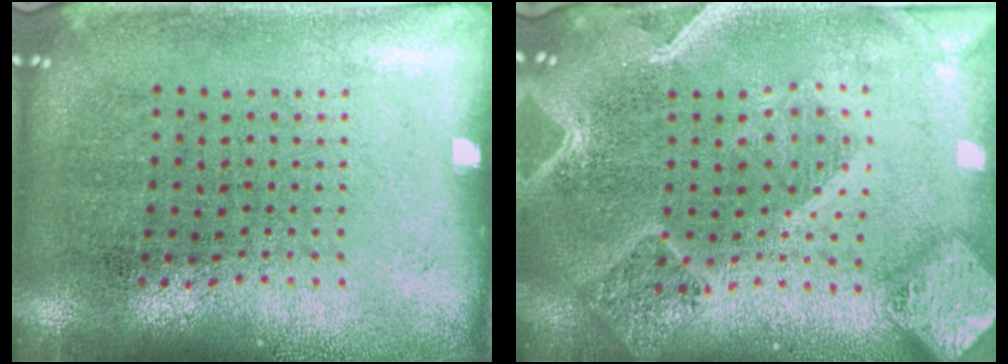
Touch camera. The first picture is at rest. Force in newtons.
{"total": 3.1, "press": 2.7, "slide": 1.5}